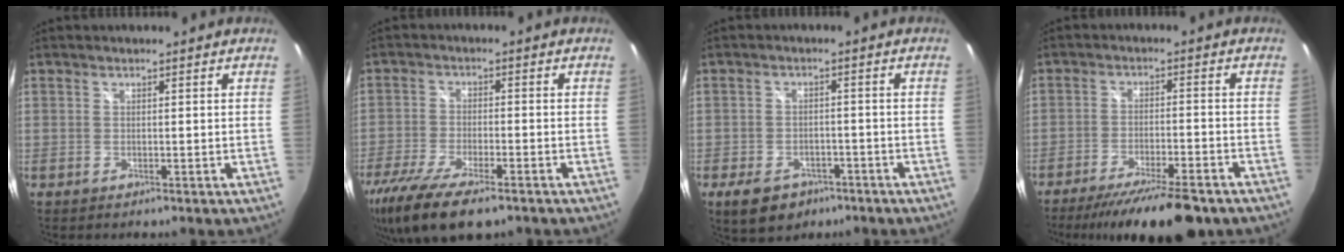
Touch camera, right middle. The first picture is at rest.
{"total": 15.9, "force": [-11.0, 5.0, 10.3], "torque": [-0.225, -0.061, -0.192]}
{"total": 7.9, "force": [-4.7, 5.1, 3.8], "torque": [-0.088, -0.005, -0.066]}
{"total": 15.0, "force": [-12.0, 3.0, 8.6], "torque": [-0.161, -0.029, -0.181]}